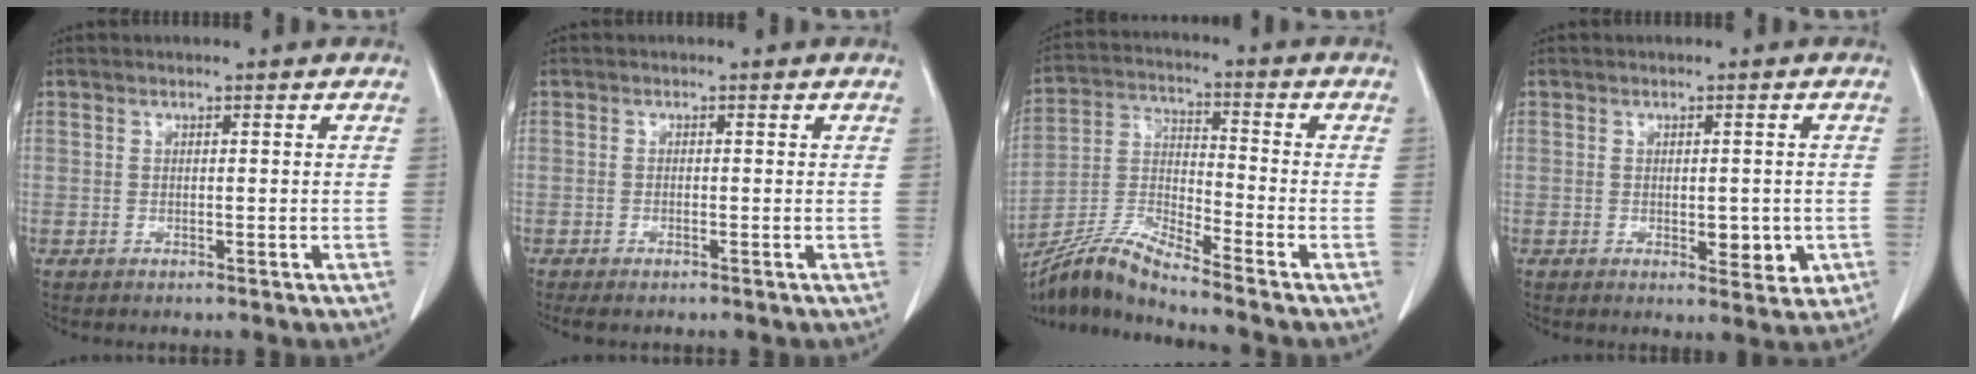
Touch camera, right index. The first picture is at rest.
{"total": 1.8, "force": [-1.3, 0.2, 1.1], "torque": [-0.016, -0.004, -0.021]}
{"total": 10.1, "force": [-9.0, -1.4, 4.3], "torque": [-0.097, -0.012, -0.177]}
{"total": 4.4, "force": [-0.9, 2.1, 3.8], "torque": [-0.041, -0.005, -0.005]}